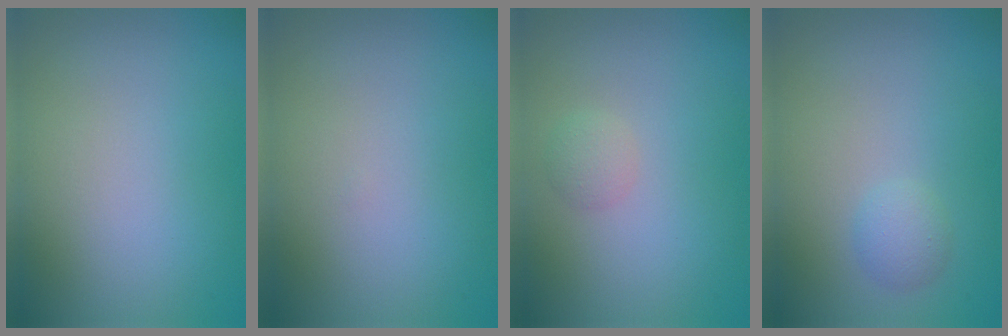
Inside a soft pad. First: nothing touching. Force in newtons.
{"total": 0.0}
{"total": 1.1, "press": 1.1, "slide": 0.1}
{"total": 1.4, "press": 1.4, "slide": 0.0}